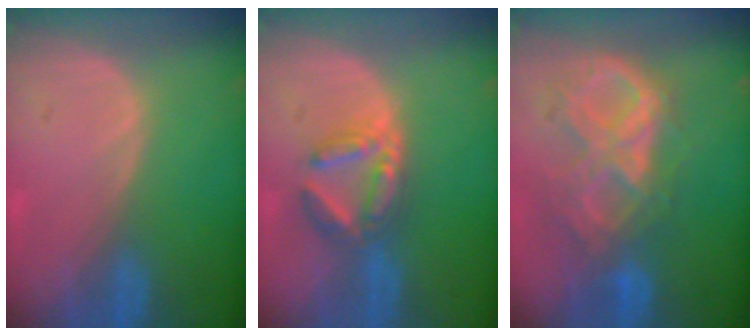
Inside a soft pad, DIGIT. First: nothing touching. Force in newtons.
{"total": 6.2, "press": 5.7, "slide": 2.5}
{"total": 10.2, "press": 8.7, "slide": 5.3}